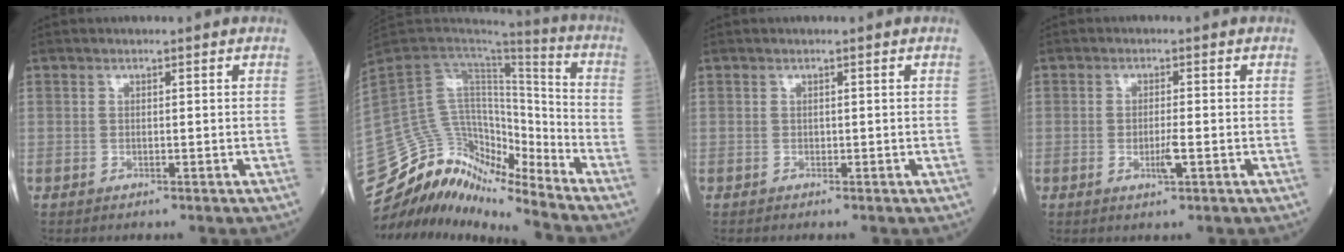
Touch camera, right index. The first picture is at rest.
{"total": 19.8, "force": [-18.6, 2.7, 6.3], "torque": [-0.118, 0.051, -0.323]}
{"total": 0.0}
{"total": 2.7, "force": [-0.8, 0.3, 2.6], "torque": [-0.048, -0.003, -0.012]}